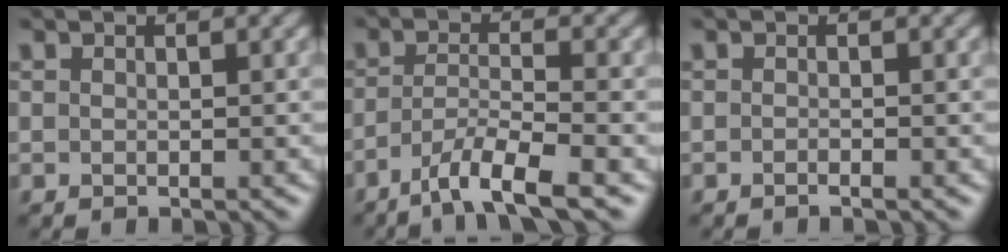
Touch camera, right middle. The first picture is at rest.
{"total": 5.6, "force": [-3.8, 0.9, 4.0], "torque": [-0.065, -0.001, -0.074]}
{"total": 0.6, "force": [-0.4, 0.1, 0.4], "torque": [-0.006, -0.002, -0.008]}